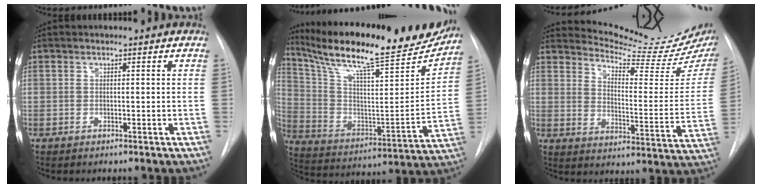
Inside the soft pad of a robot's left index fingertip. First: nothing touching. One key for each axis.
{"total": 27.2, "fx": 23.1, "fy": 3.9, "fz": 13.7, "tx": -0.237, "ty": -0.034, "tz": 0.342}
{"total": 17.6, "fx": 16.5, "fy": -0.5, "fz": 5.9, "tx": -0.091, "ty": -0.106, "tz": 0.212}